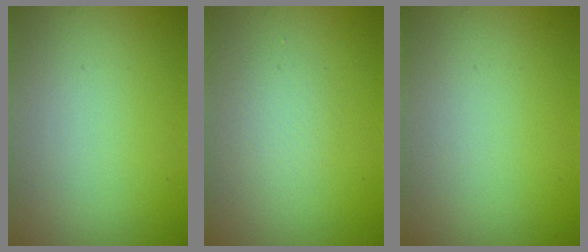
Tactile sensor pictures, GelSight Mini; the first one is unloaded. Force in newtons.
{"total": 1.7, "press": 1.7, "slide": 0.1}
{"total": 0.0}